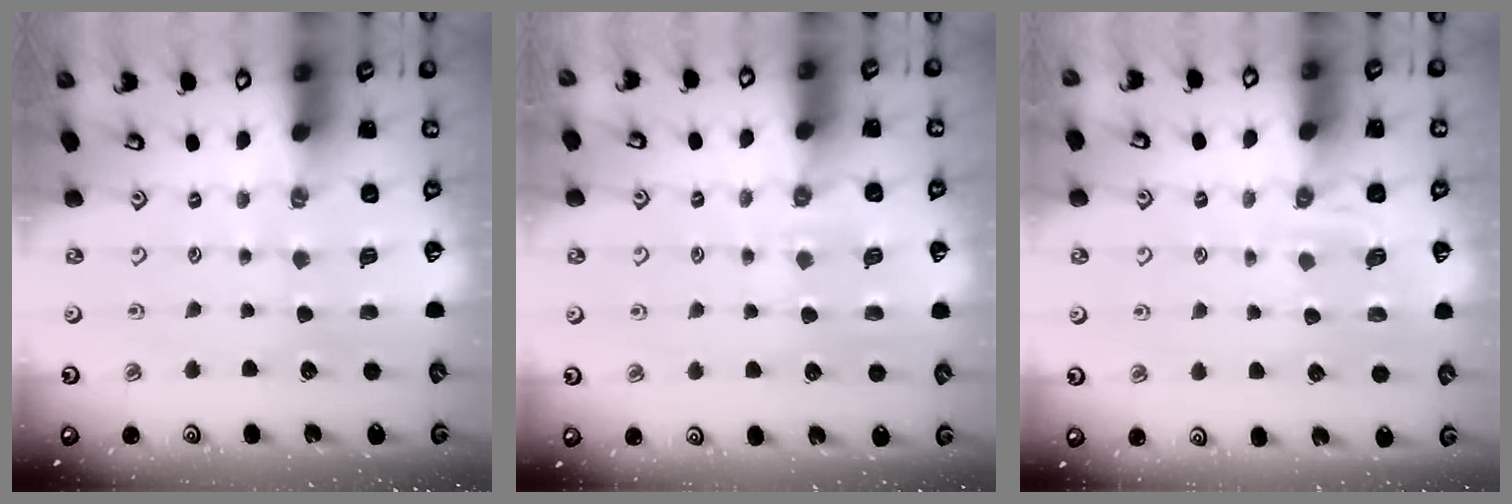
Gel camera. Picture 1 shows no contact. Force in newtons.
{"total": 5.5, "press": 5.4, "slide": 0.9}
{"total": 3.9, "press": 3.1, "slide": 2.3}